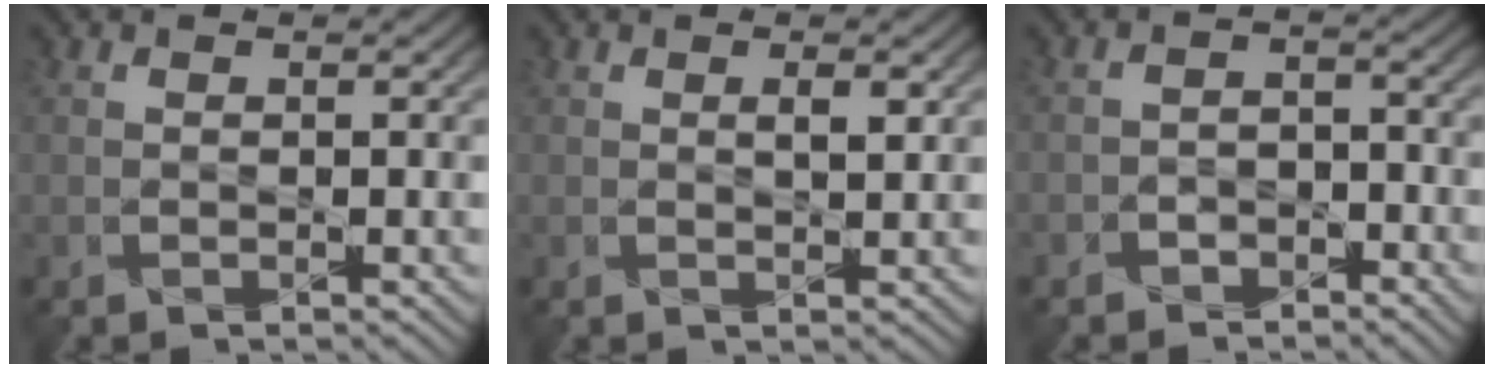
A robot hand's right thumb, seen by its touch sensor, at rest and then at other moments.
{"total": 1.4, "force": [0.7, 0.3, 1.2], "torque": [-0.023, -0.003, 0.015]}
{"total": 2.9, "force": [-2.3, 1.8, 0.7], "torque": [-0.006, 0.002, -0.044]}